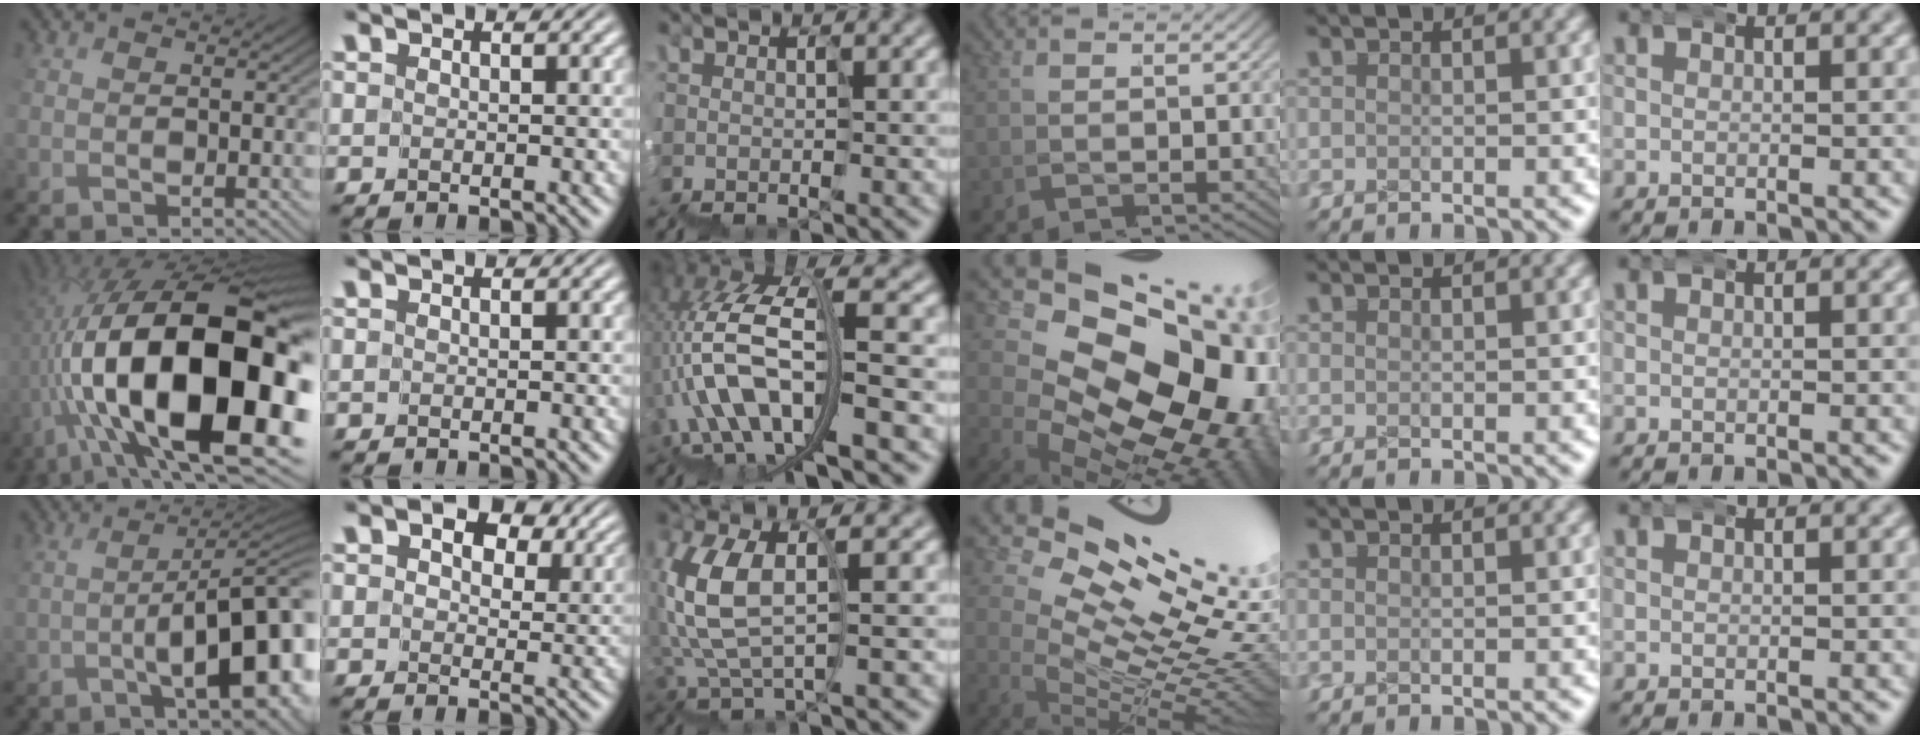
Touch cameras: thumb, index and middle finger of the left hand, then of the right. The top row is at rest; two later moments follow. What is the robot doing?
{"motion": "wrap", "object": "duck tape"}